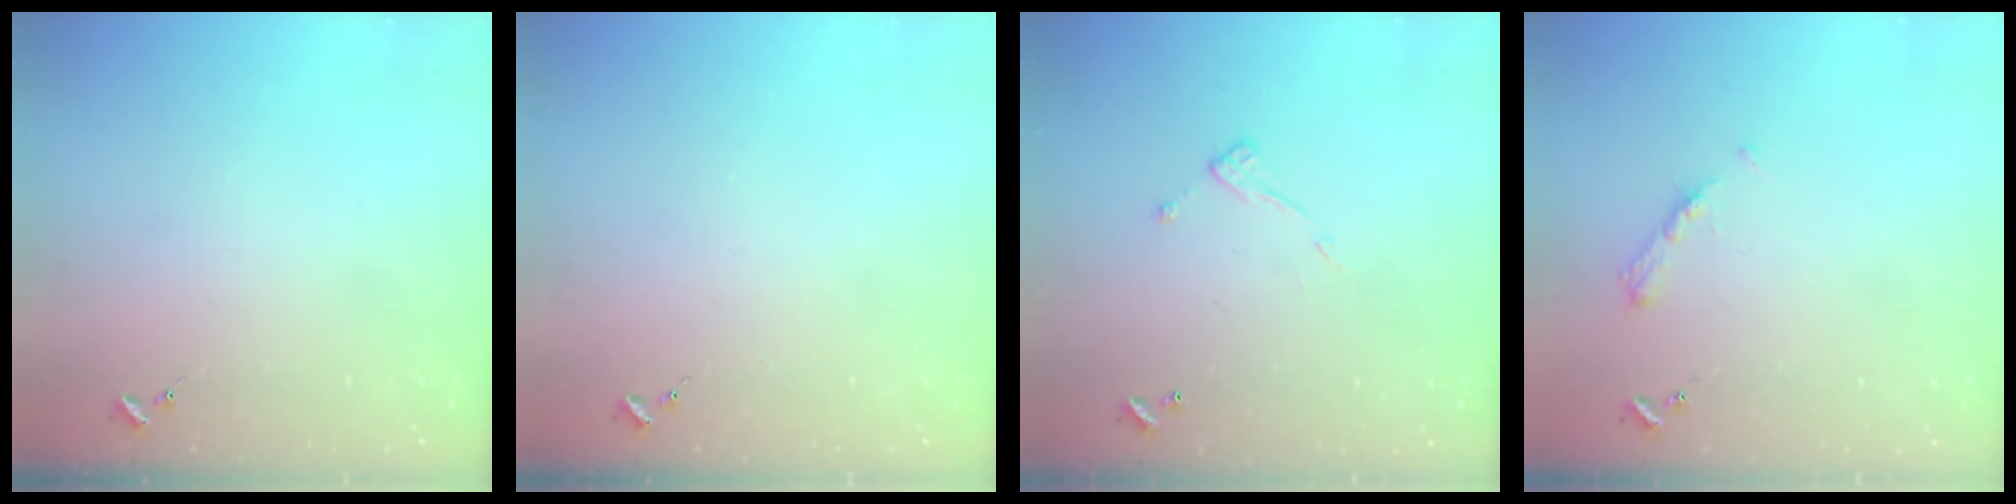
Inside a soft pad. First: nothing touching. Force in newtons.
{"total": 0.0}
{"total": 7.5, "press": 7.4, "slide": 0.4}
{"total": 4.9, "press": 4.9, "slide": 0.6}